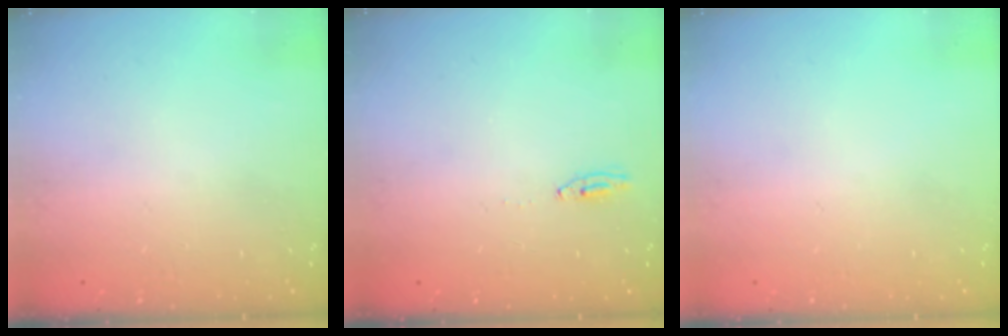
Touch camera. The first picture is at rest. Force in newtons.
{"total": 2.0, "press": 2.0, "slide": 0.2}
{"total": 0.0}